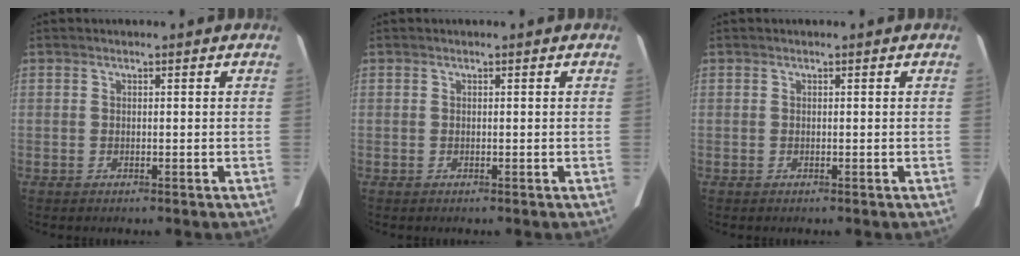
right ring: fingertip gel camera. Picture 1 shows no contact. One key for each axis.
{"total": 0.0}
{"total": 0.0}